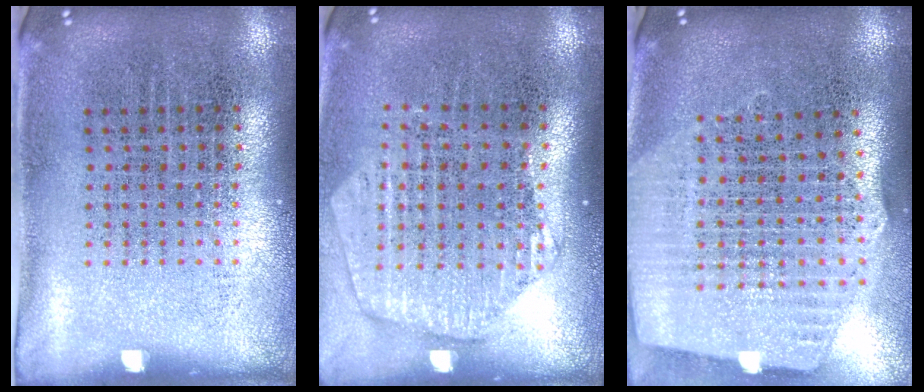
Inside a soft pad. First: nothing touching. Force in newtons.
{"total": 1.7, "press": 1.6, "slide": 0.7}
{"total": 2.6, "press": 2.2, "slide": 1.4}